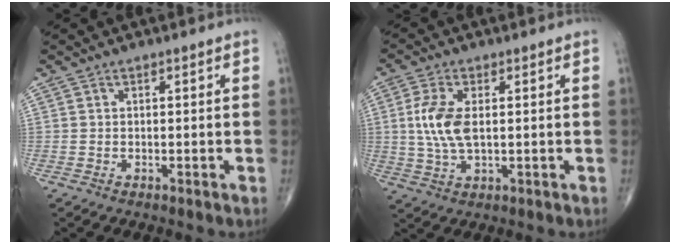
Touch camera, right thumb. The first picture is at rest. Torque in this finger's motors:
{"motor_torque": [-0.69, 0.61, 0.36, -0.07, 0.08]}